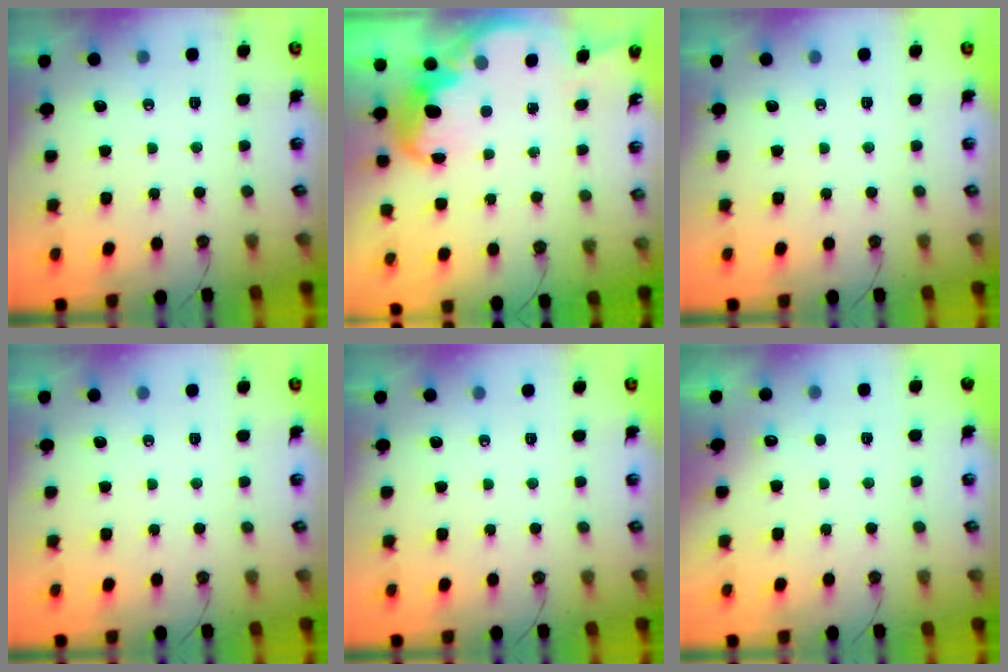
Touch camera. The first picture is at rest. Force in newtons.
{"total": 7.1, "press": 7.1, "slide": 0.6}
{"total": 0.0}
{"total": 0.0}
{"total": 0.0}
{"total": 1.5, "press": 1.2, "slide": 0.9}